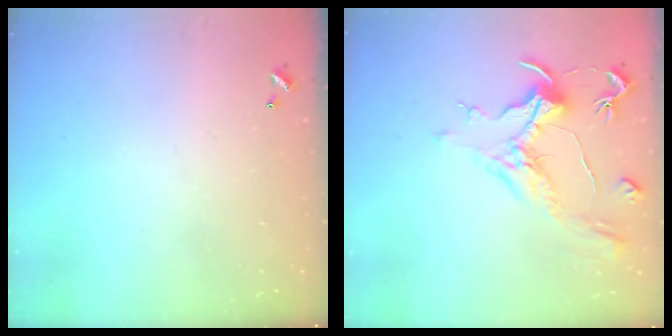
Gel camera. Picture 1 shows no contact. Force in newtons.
{"total": 1.1, "press": 0.1, "slide": 1.1}